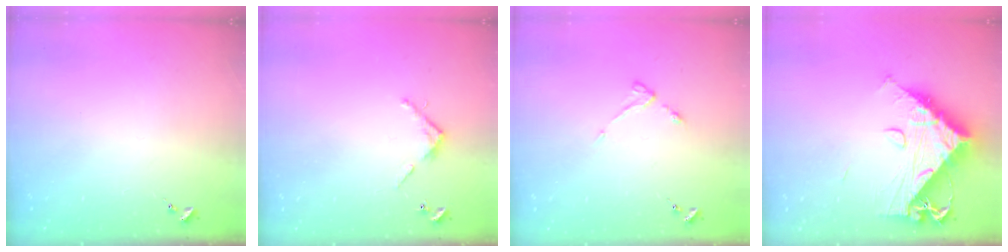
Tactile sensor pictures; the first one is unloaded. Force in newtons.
{"total": 3.5, "press": 3.5, "slide": 0.2}
{"total": 4.7, "press": 4.7, "slide": 0.7}
{"total": 15.5, "press": 15.5, "slide": 1.5}